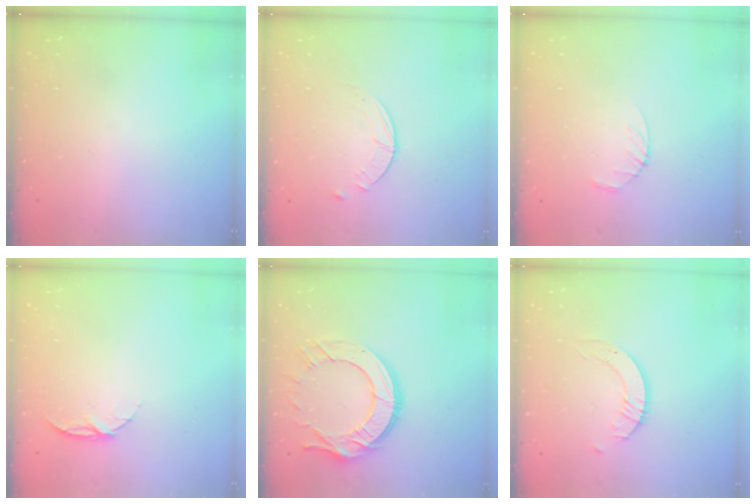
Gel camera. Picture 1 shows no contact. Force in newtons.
{"total": 2.6, "press": 2.5, "slide": 0.3}
{"total": 3.2, "press": 3.1, "slide": 0.4}
{"total": 6.9, "press": 6.9, "slide": 0.8}
{"total": 14.7, "press": 14.6, "slide": 1.2}
{"total": 3.5, "press": 3.5, "slide": 0.1}